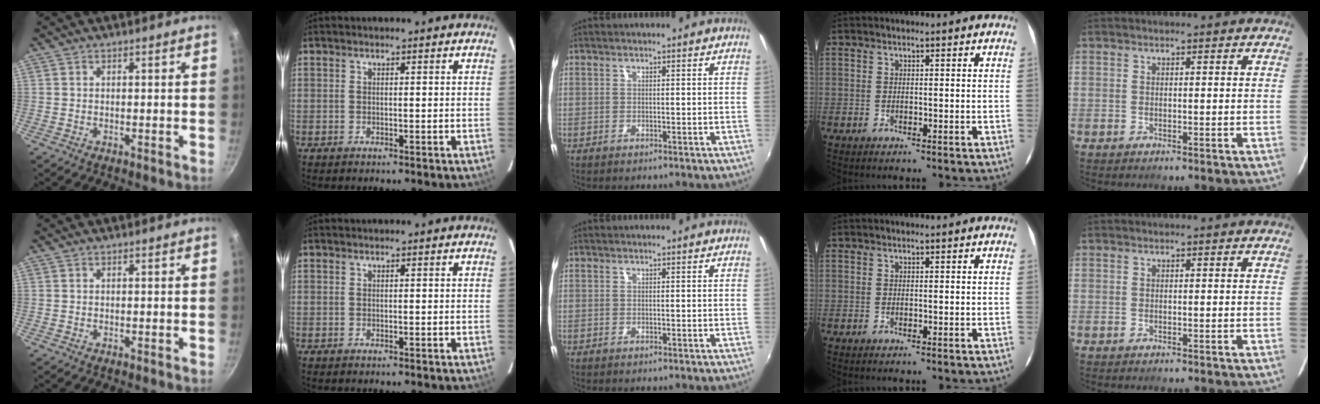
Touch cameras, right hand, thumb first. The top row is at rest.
{}